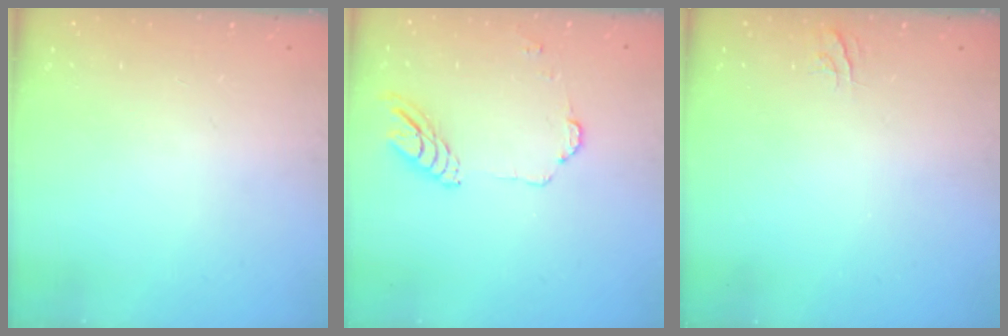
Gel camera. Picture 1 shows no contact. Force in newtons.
{"total": 8.4, "press": 8.4, "slide": 0.3}
{"total": 3.7, "press": 3.7, "slide": 0.3}